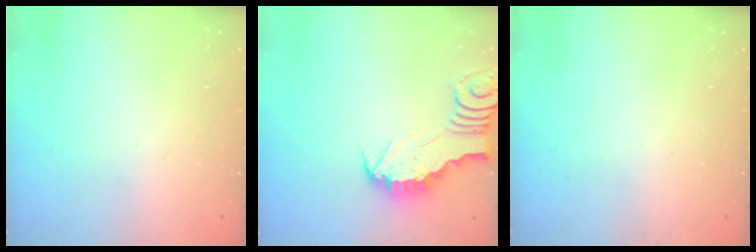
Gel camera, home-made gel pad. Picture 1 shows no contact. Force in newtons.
{"total": 2.9, "press": 2.9, "slide": 0.3}
{"total": 0.0}